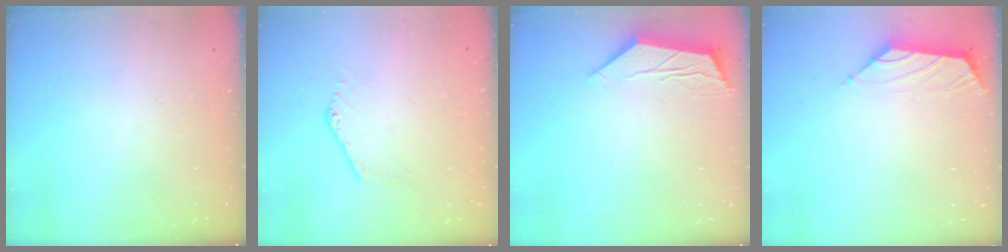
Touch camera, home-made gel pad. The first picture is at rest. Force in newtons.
{"total": 0.8, "press": 0.8, "slide": 0.1}
{"total": 5.5, "press": 5.5, "slide": 0.5}
{"total": 1.5, "press": 1.4, "slide": 0.6}